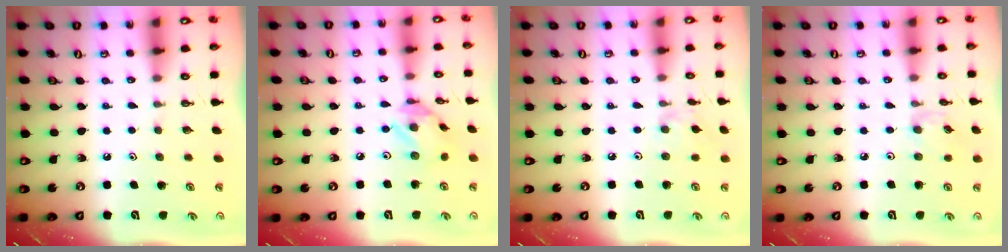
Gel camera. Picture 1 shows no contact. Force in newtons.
{"total": 9.0, "press": 9.0, "slide": 0.7}
{"total": 3.0, "press": 2.9, "slide": 0.5}
{"total": 2.5, "press": 2.5, "slide": 0.3}